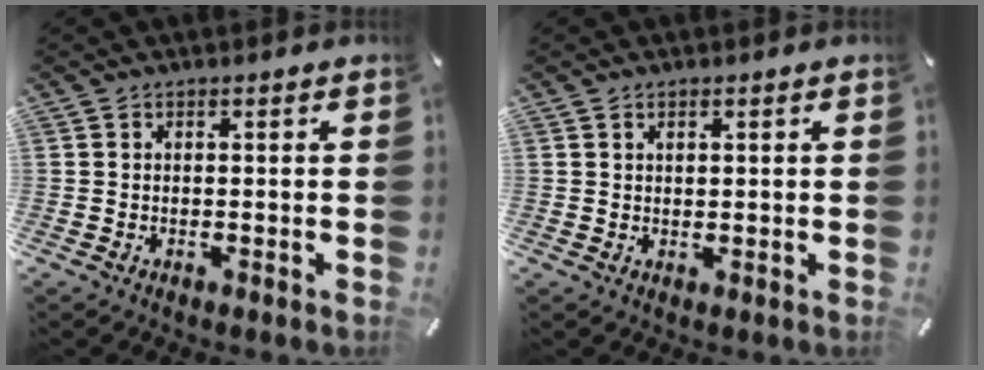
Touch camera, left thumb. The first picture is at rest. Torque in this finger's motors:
{"motor_torque": [-0.32, -0.15, -0.12, 0.02, -0.05]}